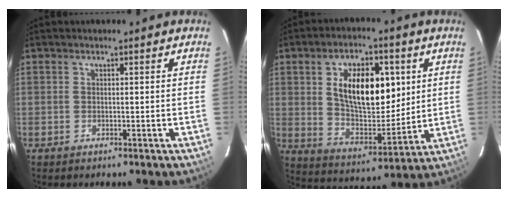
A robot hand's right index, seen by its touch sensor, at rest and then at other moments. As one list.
[{"total": 16.5, "force": [4.6, 8.6, 13.3], "torque": [-0.221, 0.007, 0.088]}]